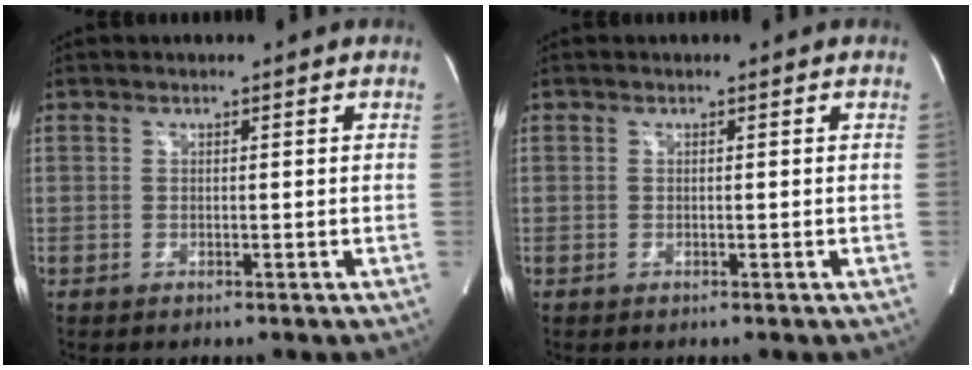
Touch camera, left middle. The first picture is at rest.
{"total": 0.0}